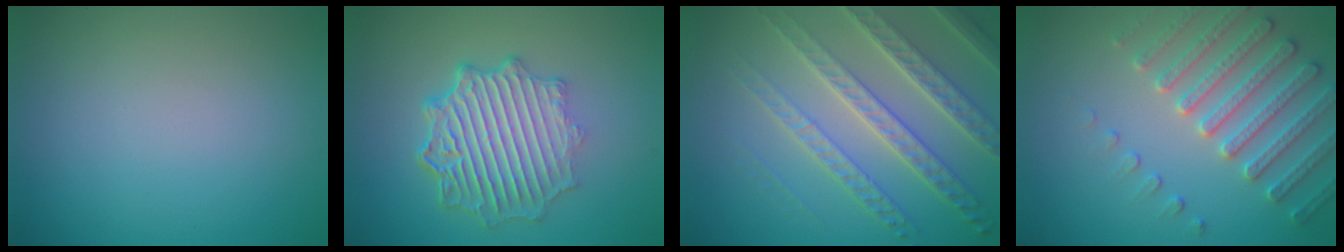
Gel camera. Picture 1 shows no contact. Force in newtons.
{"total": 7.1, "press": 5.3, "slide": 4.7}
{"total": 7.4, "press": 5.1, "slide": 5.4}
{"total": 4.5, "press": 4.4, "slide": 1.2}